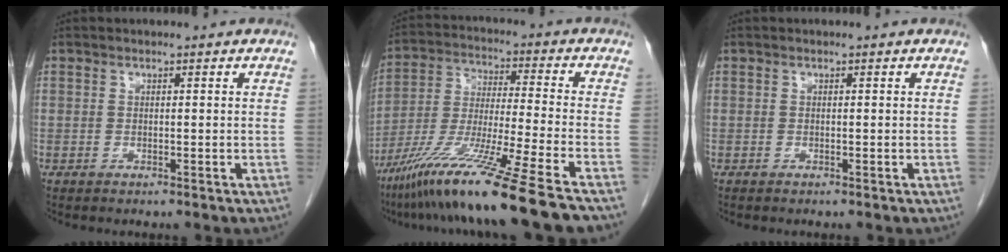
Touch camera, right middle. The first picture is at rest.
{"total": 16.9, "force": [-12.5, -2.6, 11.2], "torque": [-0.221, -0.051, -0.221]}
{"total": 0.0}